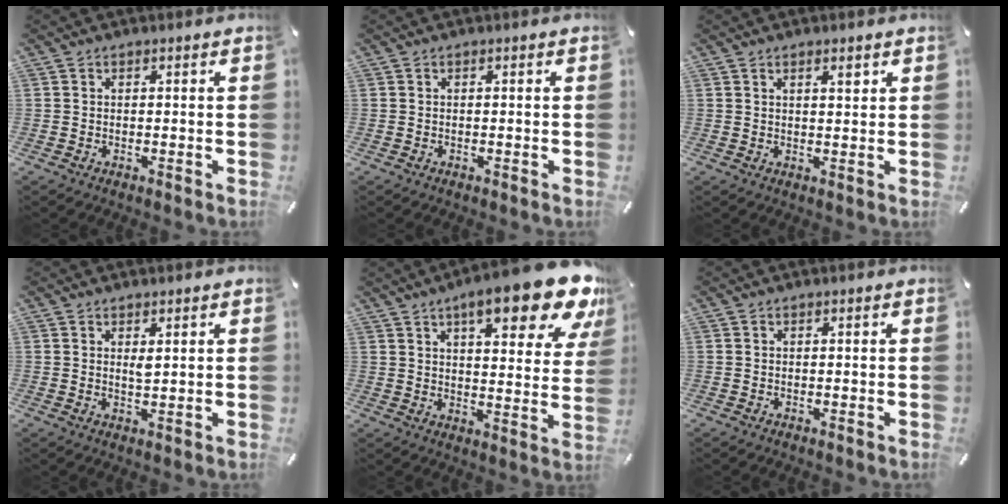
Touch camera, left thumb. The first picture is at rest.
{"total": 0.0}
{"total": 2.2, "force": [1.4, 0.6, 1.6], "torque": [-0.024, -0.003, 0.022]}
{"total": 1.8, "force": [1.0, 0.5, 1.4], "torque": [-0.022, -0.003, 0.015]}
{"total": 18.6, "force": [11.6, 5.8, 13.3], "torque": [-0.190, -0.064, 0.184]}
{"total": 0.0}